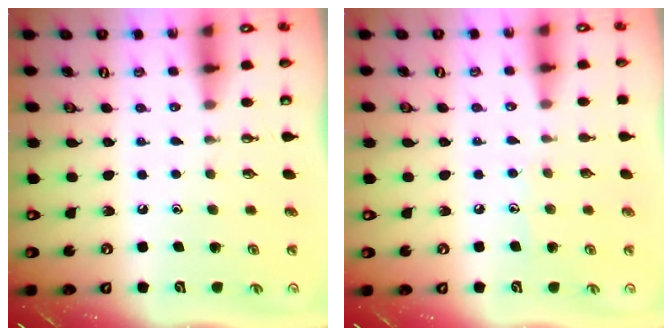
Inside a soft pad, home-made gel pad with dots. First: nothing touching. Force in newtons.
{"total": 5.2, "press": 5.1, "slide": 0.5}